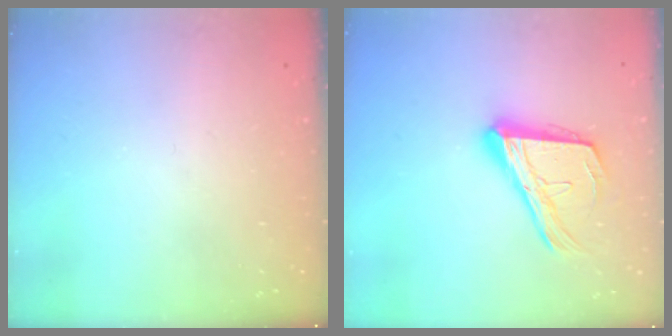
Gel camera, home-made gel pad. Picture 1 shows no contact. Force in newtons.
{"total": 17.8, "press": 17.7, "slide": 1.9}